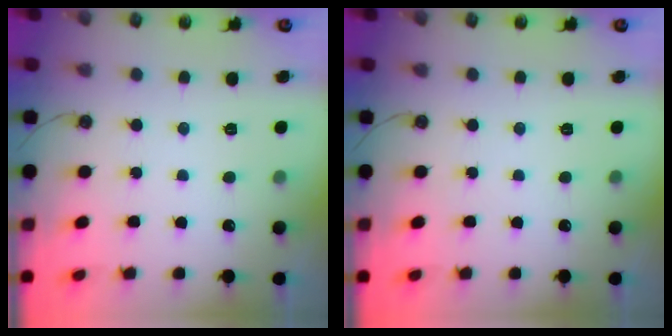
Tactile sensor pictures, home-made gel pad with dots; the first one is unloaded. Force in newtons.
{"total": 0.0}